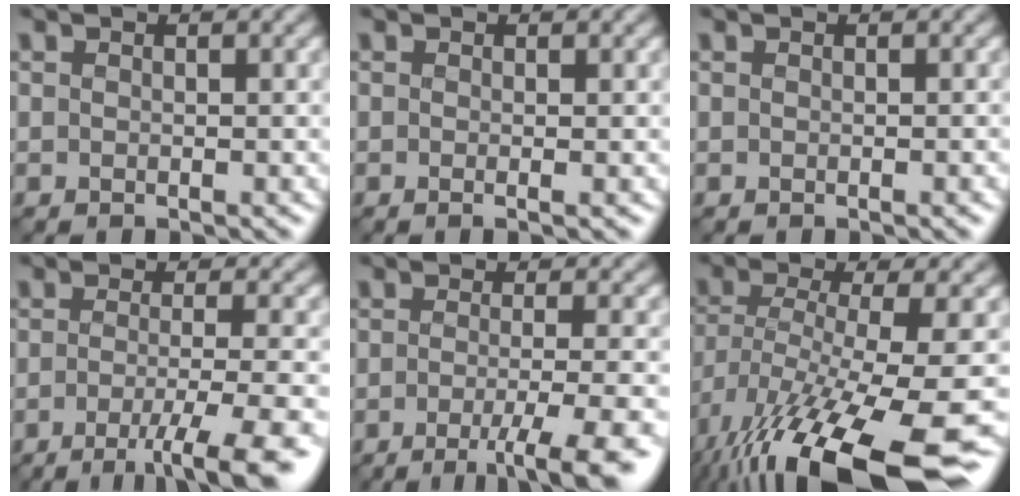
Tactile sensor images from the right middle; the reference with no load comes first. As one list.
[{"total": 1.0, "force": [-0.1, 0.3, 0.9], "torque": [-0.012, -0.004, -0.007]}, {"total": 0.8, "force": [-0.2, 0.3, 0.7], "torque": [-0.004, 0.001, -0.003]}, {"total": 6.3, "force": [-3.1, 1.2, 5.4], "torque": [-0.076, -0.003, -0.054]}, {"total": 5.7, "force": [-2.6, 1.1, 5.0], "torque": [-0.068, -0.004, -0.044]}, {"total": 15.8, "force": [-8.9, 4.0, 12.5], "torque": [-0.252, -0.035, -0.131]}]